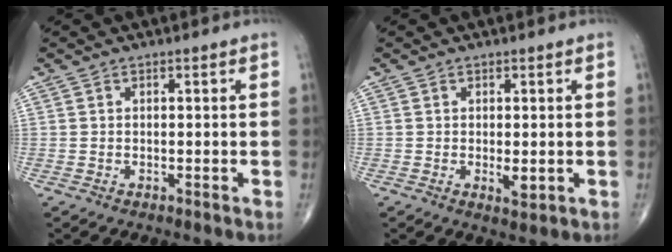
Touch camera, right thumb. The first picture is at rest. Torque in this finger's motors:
{"motor_torque": [0.40, 0.41, 0.35, -0.48, 0.15]}